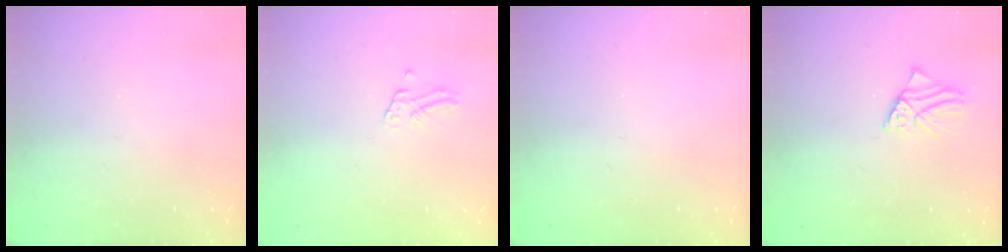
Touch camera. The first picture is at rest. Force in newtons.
{"total": 1.4, "press": 1.4, "slide": 0.1}
{"total": 0.0}
{"total": 1.5, "press": 1.5, "slide": 0.1}